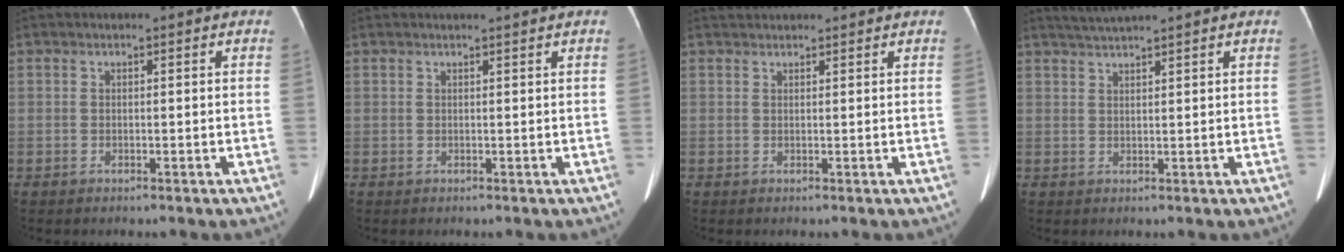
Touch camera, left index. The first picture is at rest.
{"total": 2.2, "force": [2.0, -0.6, 0.8], "torque": [-0.011, 0.006, 0.029]}
{"total": 3.4, "force": [3.3, 0.4, 0.6], "torque": [-0.014, 0.034, 0.052]}
{"total": 3.7, "force": [3.3, -1.0, 1.2], "torque": [-0.022, 0.018, 0.063]}